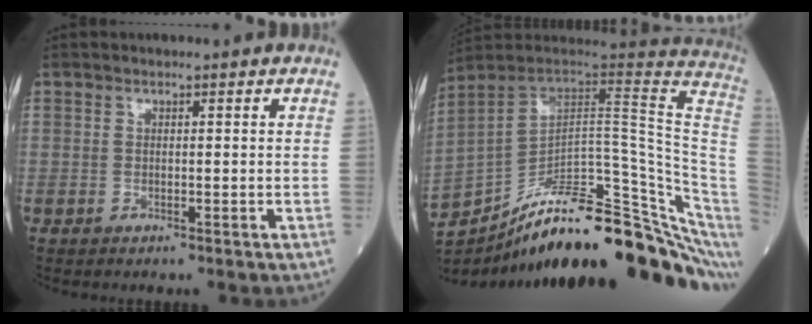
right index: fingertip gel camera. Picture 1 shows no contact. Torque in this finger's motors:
{"motor_torque": [-0.43, -1.61, 0.29, 0.12]}